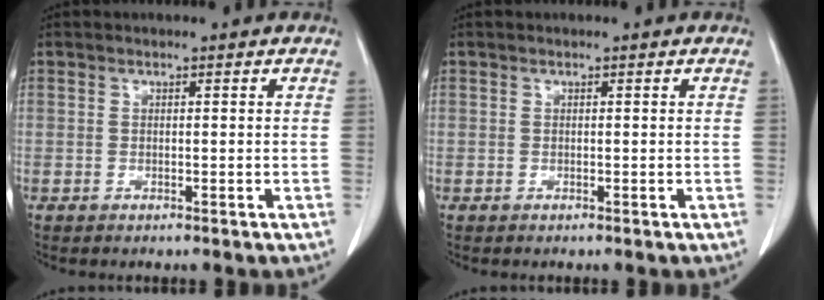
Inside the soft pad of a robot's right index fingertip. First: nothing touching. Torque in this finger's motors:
{"motor_torque": [0.00, 0.00, 0.00, 0.00]}